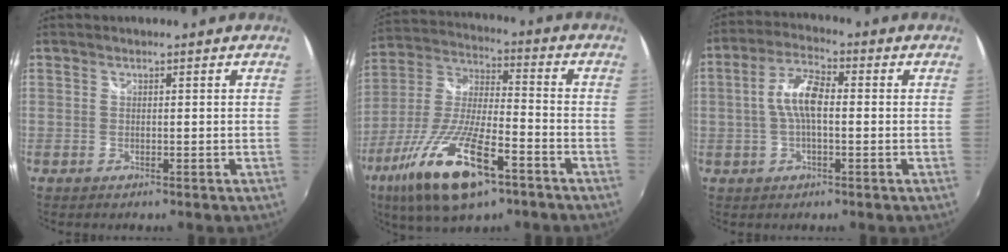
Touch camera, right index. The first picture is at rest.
{"total": 21.5, "force": [-11.6, 7.0, 16.8], "torque": [-0.341, -0.045, -0.213]}
{"total": 7.5, "force": [-0.2, 2.9, 6.8], "torque": [-0.138, 0.015, -0.007]}